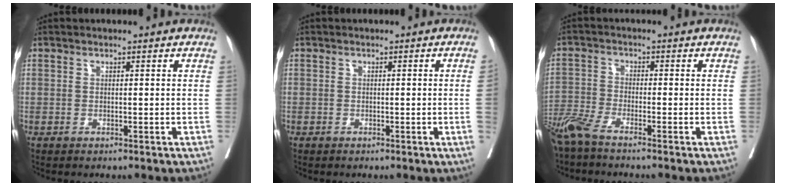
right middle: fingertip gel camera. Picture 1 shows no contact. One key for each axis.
{"total": 0.8, "fx": -0.3, "fy": 0.0, "fz": 0.8, "tx": -0.009, "ty": 0.002, "tz": -0.006}
{"total": 5.3, "fx": -4.5, "fy": 0.1, "fz": 2.9, "tx": -0.065, "ty": -0.015, "tz": -0.094}